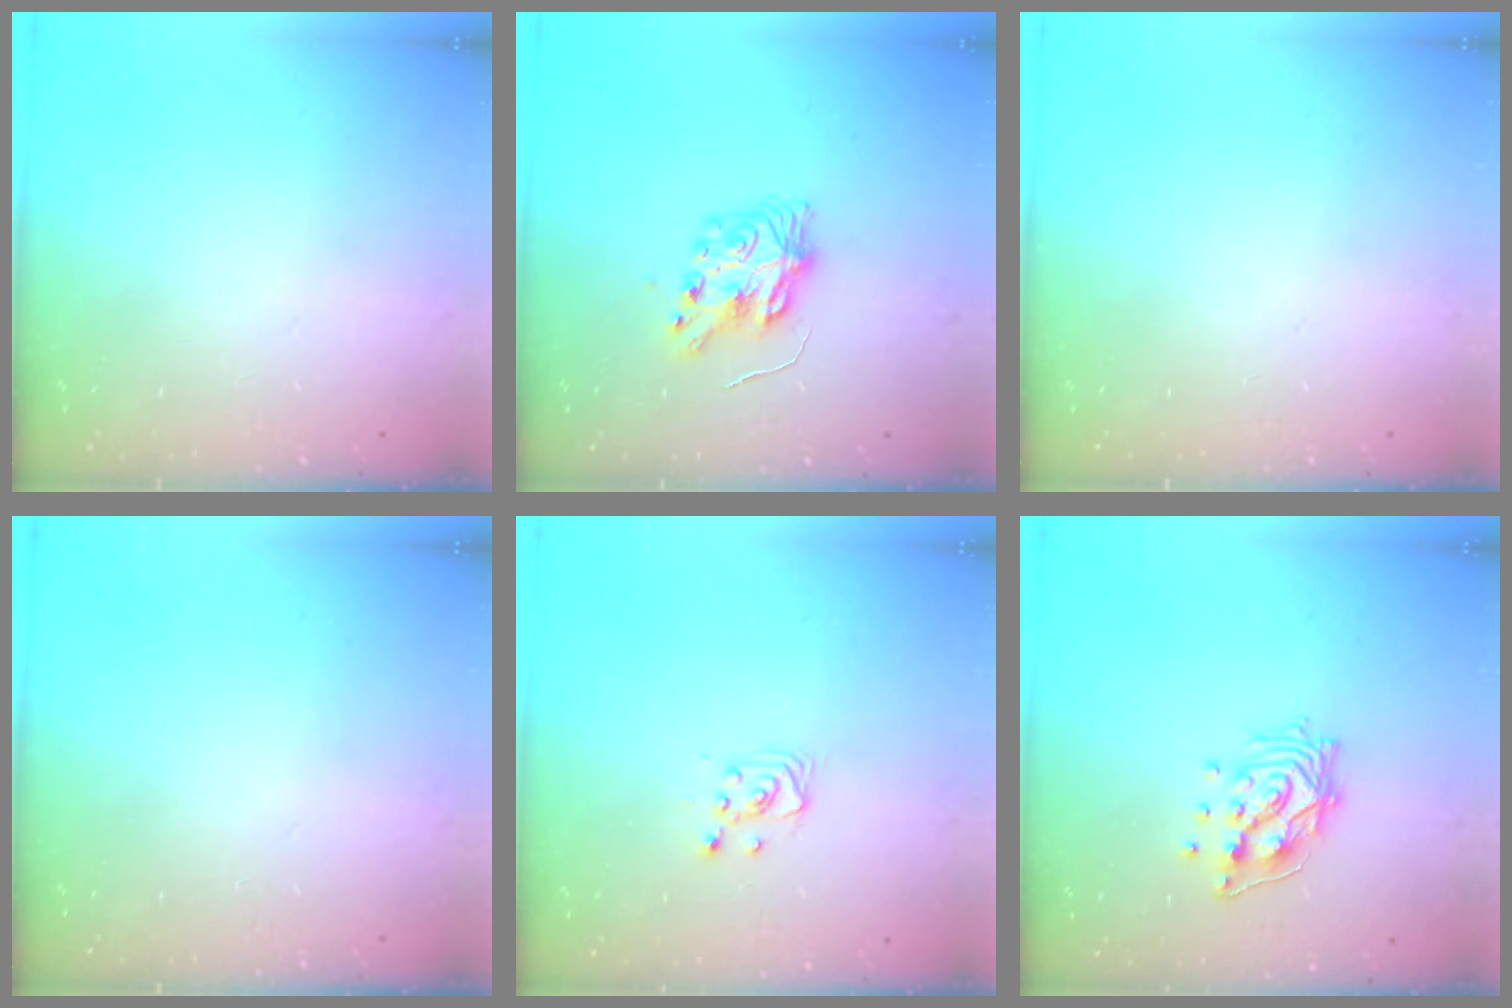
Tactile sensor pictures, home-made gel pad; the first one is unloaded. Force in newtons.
{"total": 8.1, "press": 8.1, "slide": 0.2}
{"total": 0.0}
{"total": 0.0}
{"total": 2.9, "press": 2.9, "slide": 0.4}
{"total": 12.0, "press": 12.0, "slide": 1.1}